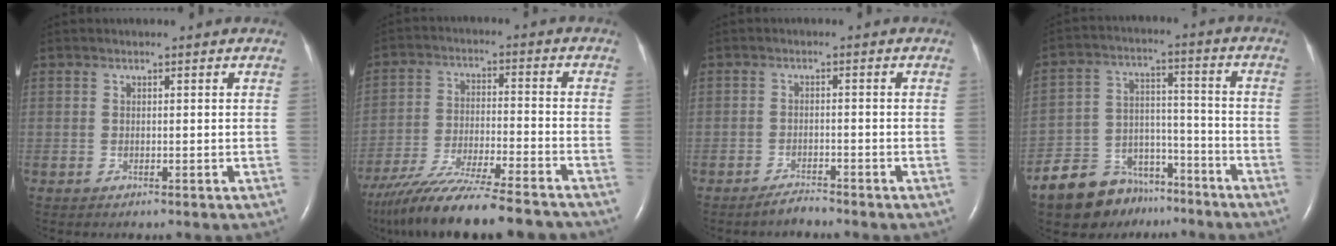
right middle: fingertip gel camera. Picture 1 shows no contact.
{"total": 18.6, "force": [-16.0, 1.5, 9.4], "torque": [-0.169, -0.028, -0.263]}
{"total": 2.0, "force": [-2.0, 0.0, 0.4], "torque": [-0.009, -0.007, -0.035]}
{"total": 13.2, "force": [-10.3, 7.4, 3.7], "torque": [-0.065, 0.035, -0.168]}